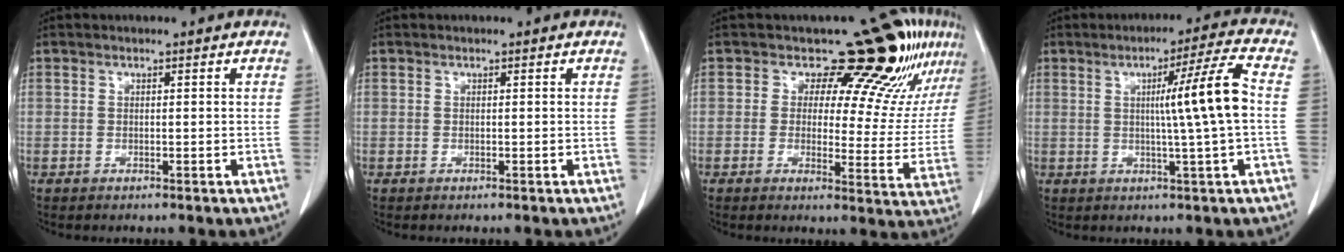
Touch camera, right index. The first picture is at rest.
{"total": 0.0}
{"total": 14.3, "force": [10.2, 5.5, 8.4], "torque": [-0.075, -0.023, 0.105]}
{"total": 9.0, "force": [0.7, -1.9, 8.8], "torque": [-0.132, -0.001, 0.013]}